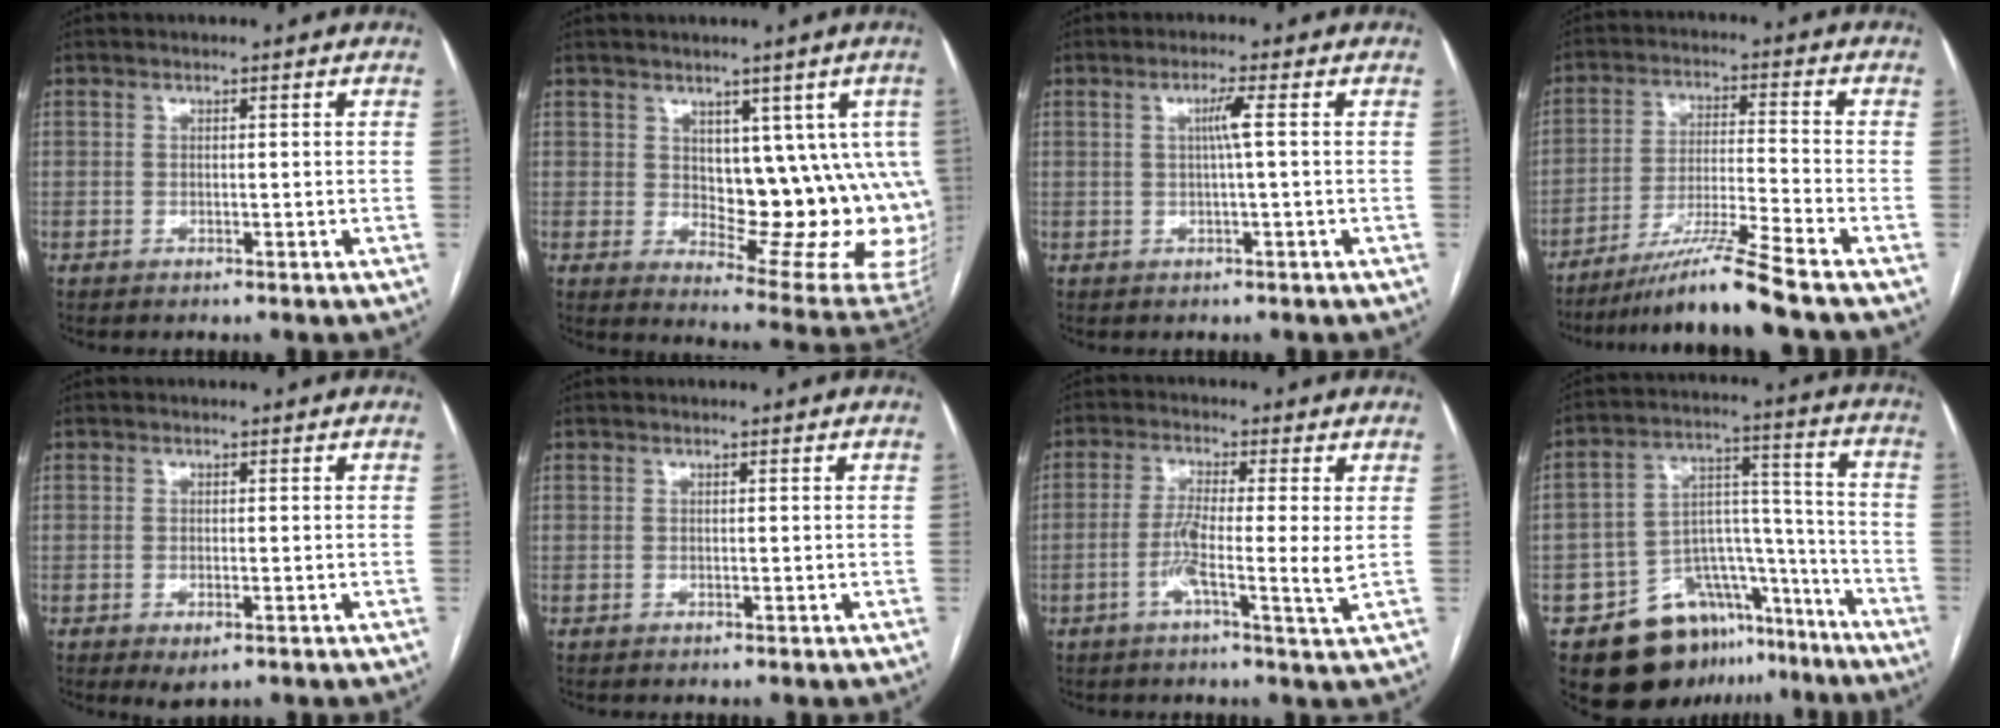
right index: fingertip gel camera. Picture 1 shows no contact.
{"total": 14.1, "force": [3.1, 7.0, 11.8], "torque": [-0.126, -0.004, 0.058]}
{"total": 2.6, "force": [0.3, -0.6, 2.5], "torque": [-0.047, 0.002, 0.006]}
{"total": 10.1, "force": [-8.1, -2.5, 5.4], "torque": [-0.097, -0.022, -0.148]}
{"total": 2.3, "force": [-1.1, 0.9, 1.8], "torque": [-0.027, -0.003, -0.009]}
{"total": 0.0}
{"total": 6.5, "force": [-0.9, -0.3, 6.4], "torque": [-0.121, -0.007, -0.024]}
{"total": 17.7, "force": [-13.0, 10.0, 6.6], "torque": [-0.083, 0.072, -0.192]}